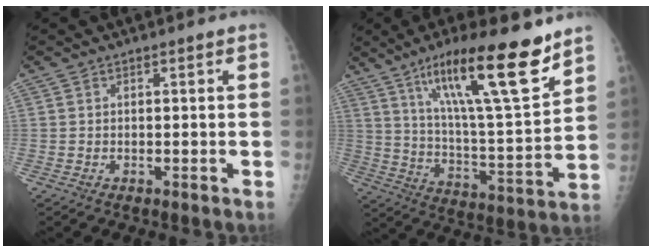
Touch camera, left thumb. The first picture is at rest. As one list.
[{"total": 22.6, "force": [14.0, 4.0, 17.3], "torque": [-0.262, -0.062, 0.235]}]